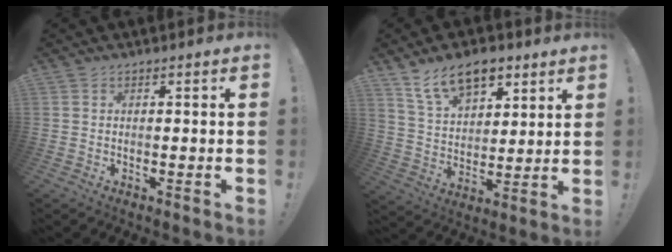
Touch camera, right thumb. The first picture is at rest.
{"total": 13.9, "force": [9.0, 7.7, 7.2], "torque": [-0.117, -0.042, 0.170]}